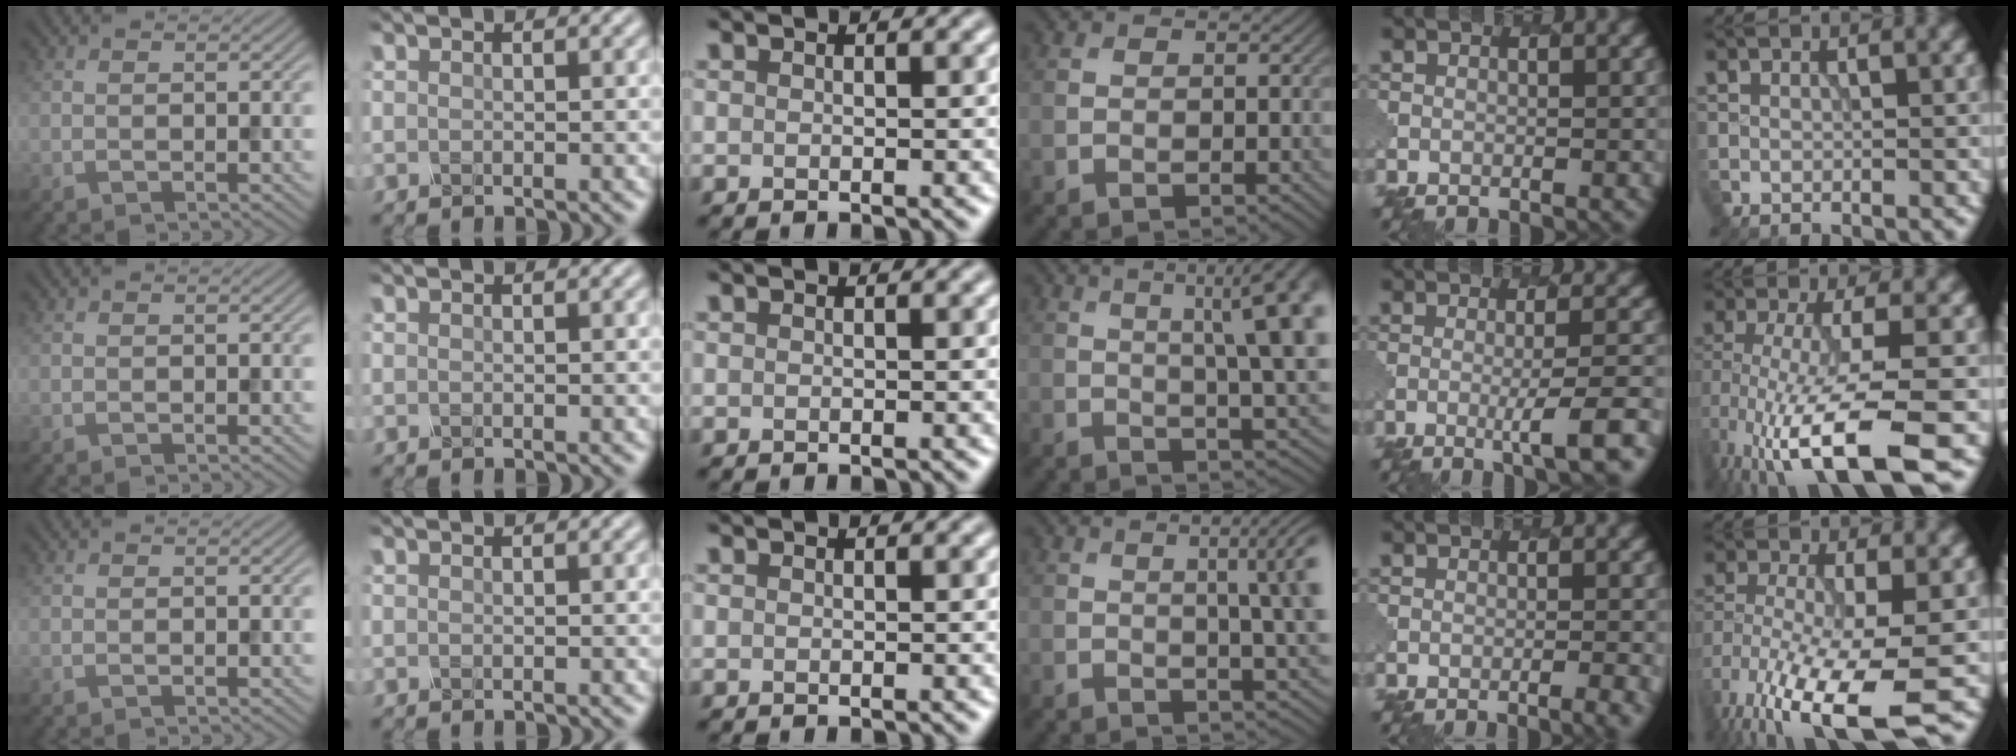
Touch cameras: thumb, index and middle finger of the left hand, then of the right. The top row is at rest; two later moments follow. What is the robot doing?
{"motion": "pour", "object": "mug"}